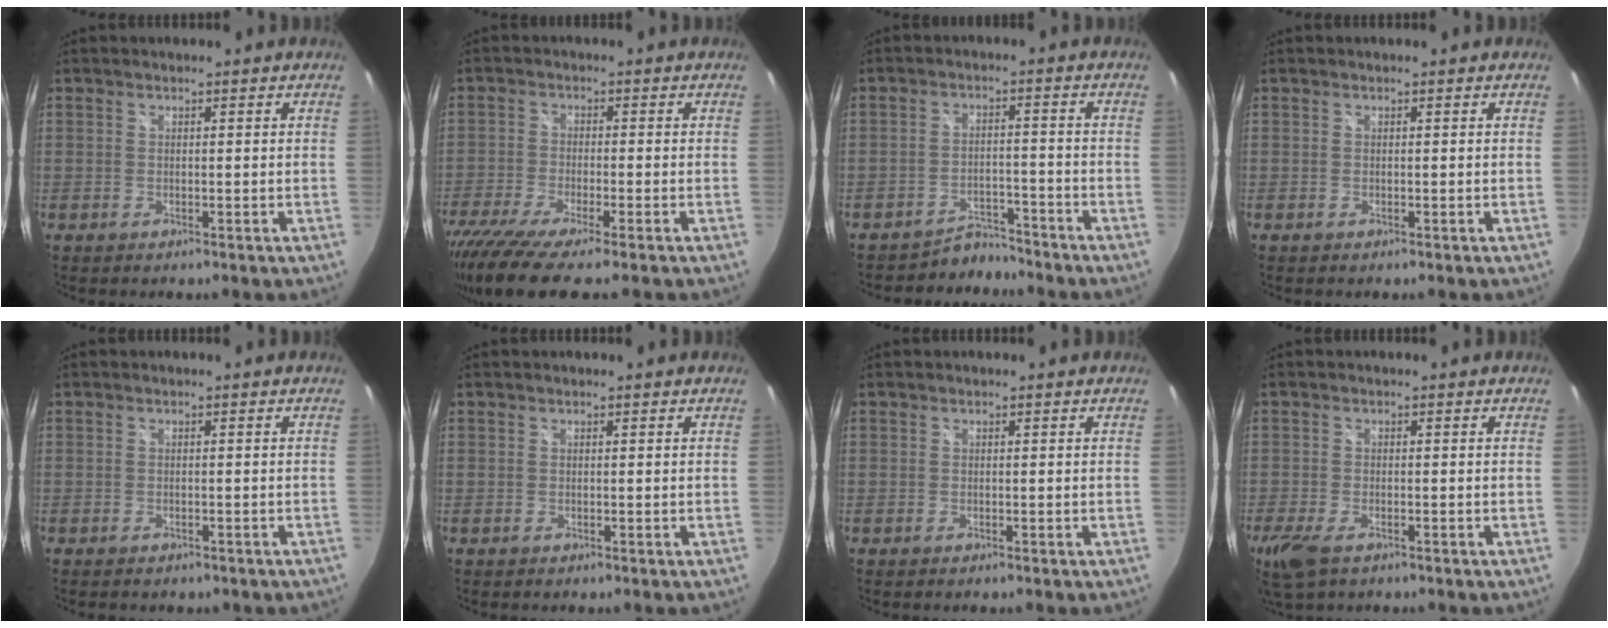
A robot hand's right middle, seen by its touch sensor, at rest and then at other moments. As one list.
[{"total": 12.6, "force": [-9.9, 0.9, 7.8], "torque": [-0.169, -0.055, -0.170]}, {"total": 5.1, "force": [-4.9, 1.2, -0.5], "torque": [0.004, 0.009, -0.079]}, {"total": 0.0}, {"total": 3.1, "force": [-2.4, 1.4, 1.3], "torque": [-0.026, -0.017, -0.030]}, {"total": 0.0}, {"total": 0.0}, {"total": 5.9, "force": [-3.8, 2.6, 3.8], "torque": [-0.097, -0.022, -0.070]}]